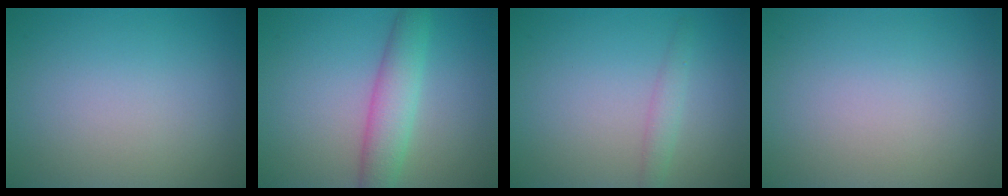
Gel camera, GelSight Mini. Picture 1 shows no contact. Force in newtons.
{"total": 4.1, "press": 4.1, "slide": 0.1}
{"total": 1.4, "press": 1.4, "slide": 0.0}
{"total": 0.0}